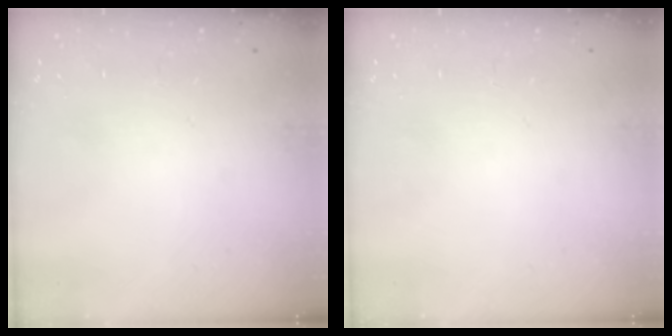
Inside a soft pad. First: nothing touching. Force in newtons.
{"total": 0.0}